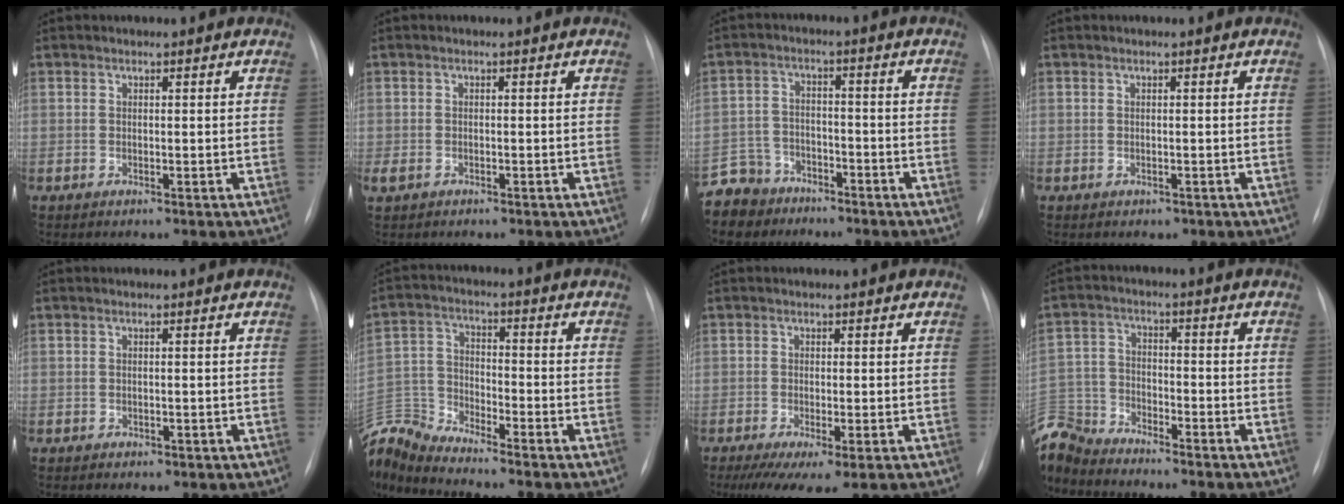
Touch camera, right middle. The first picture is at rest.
{"total": 1.9, "force": [-1.0, 1.3, 0.9], "torque": [-0.023, -0.001, -0.012]}
{"total": 7.7, "force": [-6.2, 4.5, -0.1], "torque": [-0.007, 0.003, -0.116]}
{"total": 0.6, "force": [-0.3, 0.5, 0.1], "torque": [-0.003, 0.002, -0.003]}
{"total": 0.8, "force": [-0.3, 0.6, 0.4], "torque": [-0.005, 0.001, -0.001]}
{"total": 10.7, "force": [-10.6, -0.3, 1.3], "torque": [-0.044, 0.018, -0.213]}
{"total": 6.6, "force": [-3.6, 1.5, 5.3], "torque": [-0.080, -0.020, -0.061]}
{"total": 10.3, "force": [-10.0, 2.1, 1.2], "torque": [-0.041, 0.011, -0.201]}